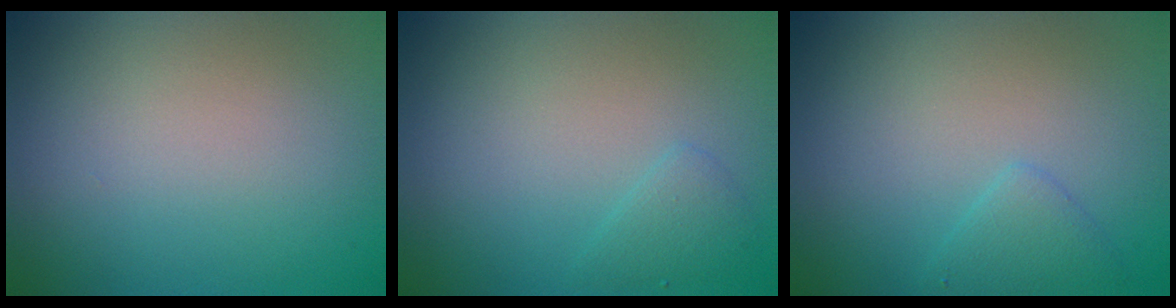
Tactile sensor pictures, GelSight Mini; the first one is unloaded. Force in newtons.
{"total": 1.3, "press": 1.3, "slide": 0.1}
{"total": 1.7, "press": 1.7, "slide": 0.1}